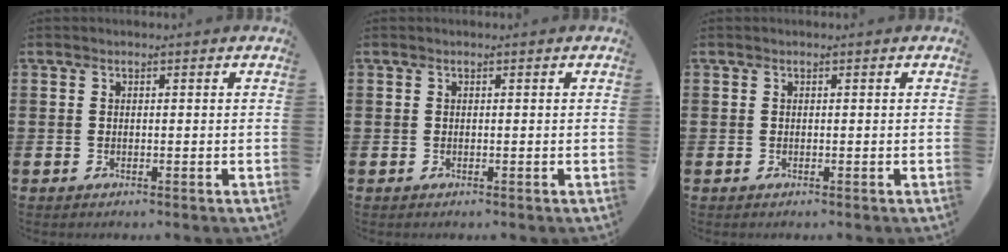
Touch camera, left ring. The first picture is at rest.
{"total": 0.0}
{"total": 0.0}